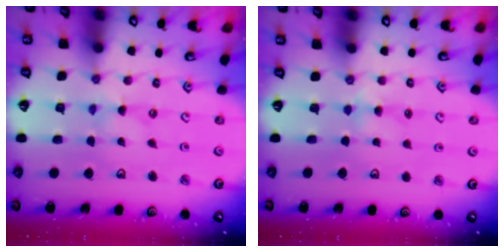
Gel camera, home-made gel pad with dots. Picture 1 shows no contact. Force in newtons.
{"total": 2.4, "press": 2.4, "slide": 0.4}